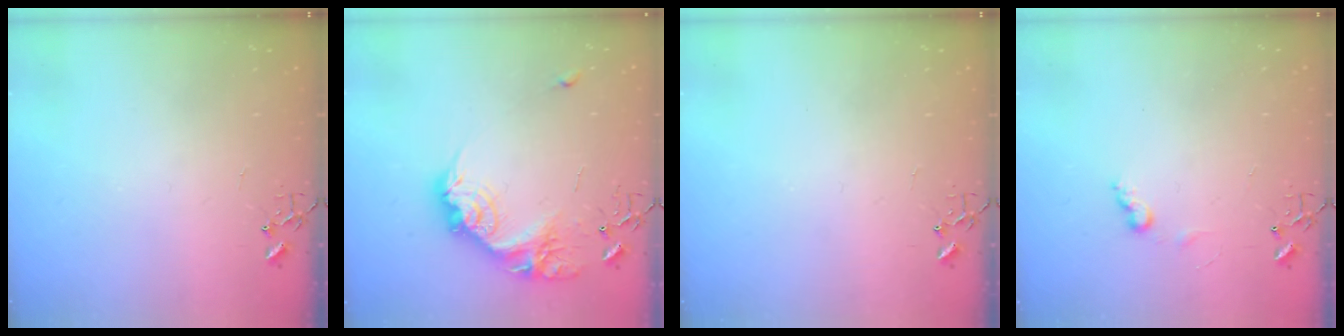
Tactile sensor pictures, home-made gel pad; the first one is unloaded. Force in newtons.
{"total": 19.5, "press": 19.5, "slide": 1.4}
{"total": 0.0}
{"total": 6.5, "press": 6.5, "slide": 0.1}